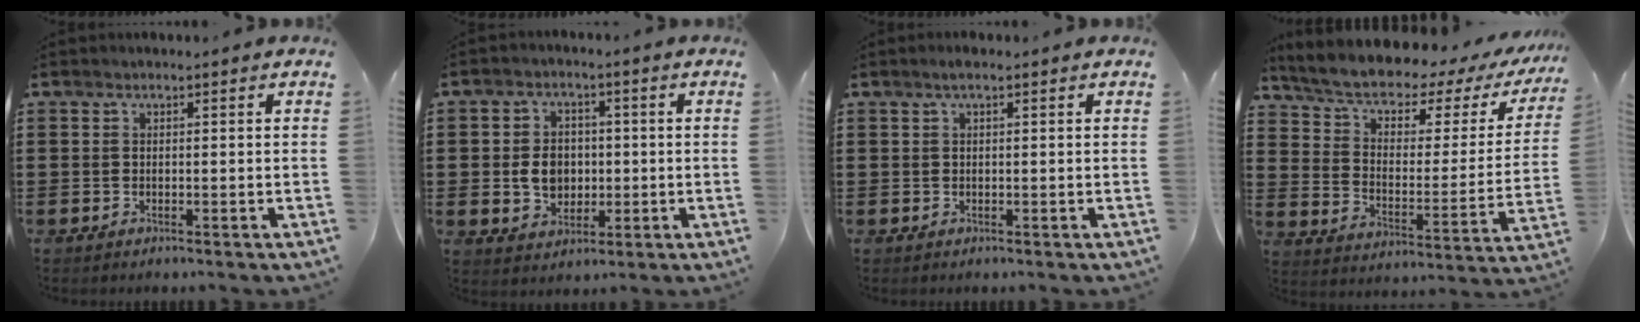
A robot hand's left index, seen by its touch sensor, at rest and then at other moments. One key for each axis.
{"total": 5.8, "fx": -0.3, "fy": 4.6, "fz": 3.5, "tx": -0.060, "ty": 0.004, "tz": -0.010}
{"total": 1.0, "fx": 0.2, "fy": 0.0, "fz": 0.9, "tx": -0.018, "ty": -0.001, "tz": 0.003}
{"total": 5.3, "fx": 3.7, "fy": 2.3, "fz": 2.9, "tx": -0.079, "ty": -0.032, "tz": 0.059}